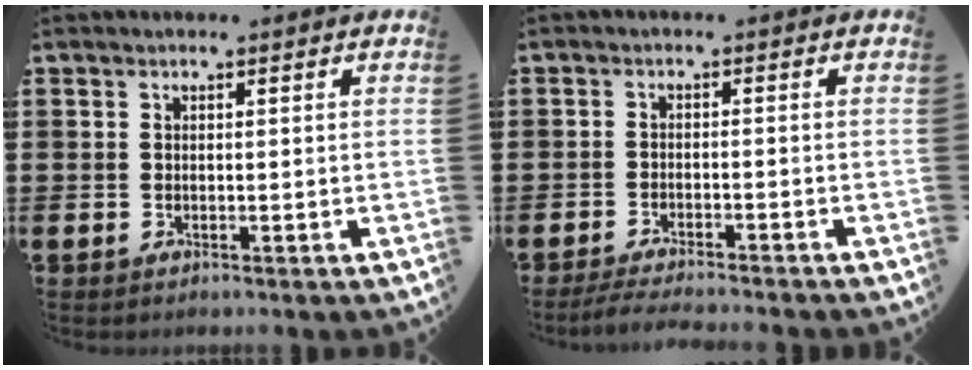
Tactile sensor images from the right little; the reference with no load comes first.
{"total": 2.3, "force": [-2.1, -0.1, 0.9], "torque": [-0.013, 0.004, -0.039]}